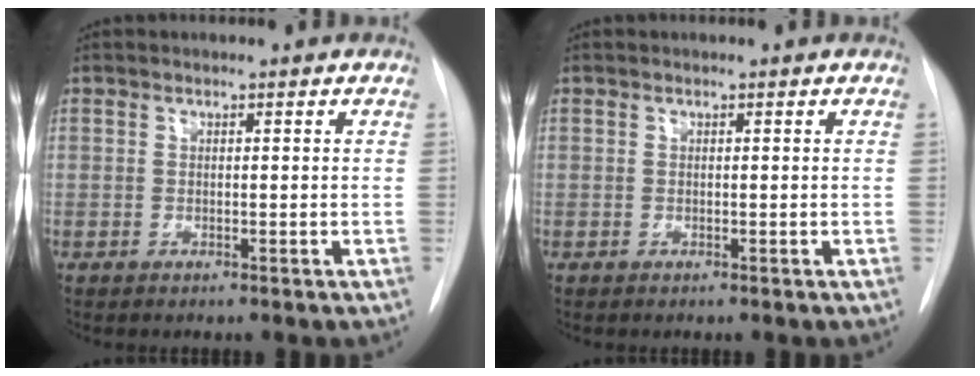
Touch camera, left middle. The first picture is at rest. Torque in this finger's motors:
{"motor_torque": [0.01, 0.01, 0.00, 0.00]}